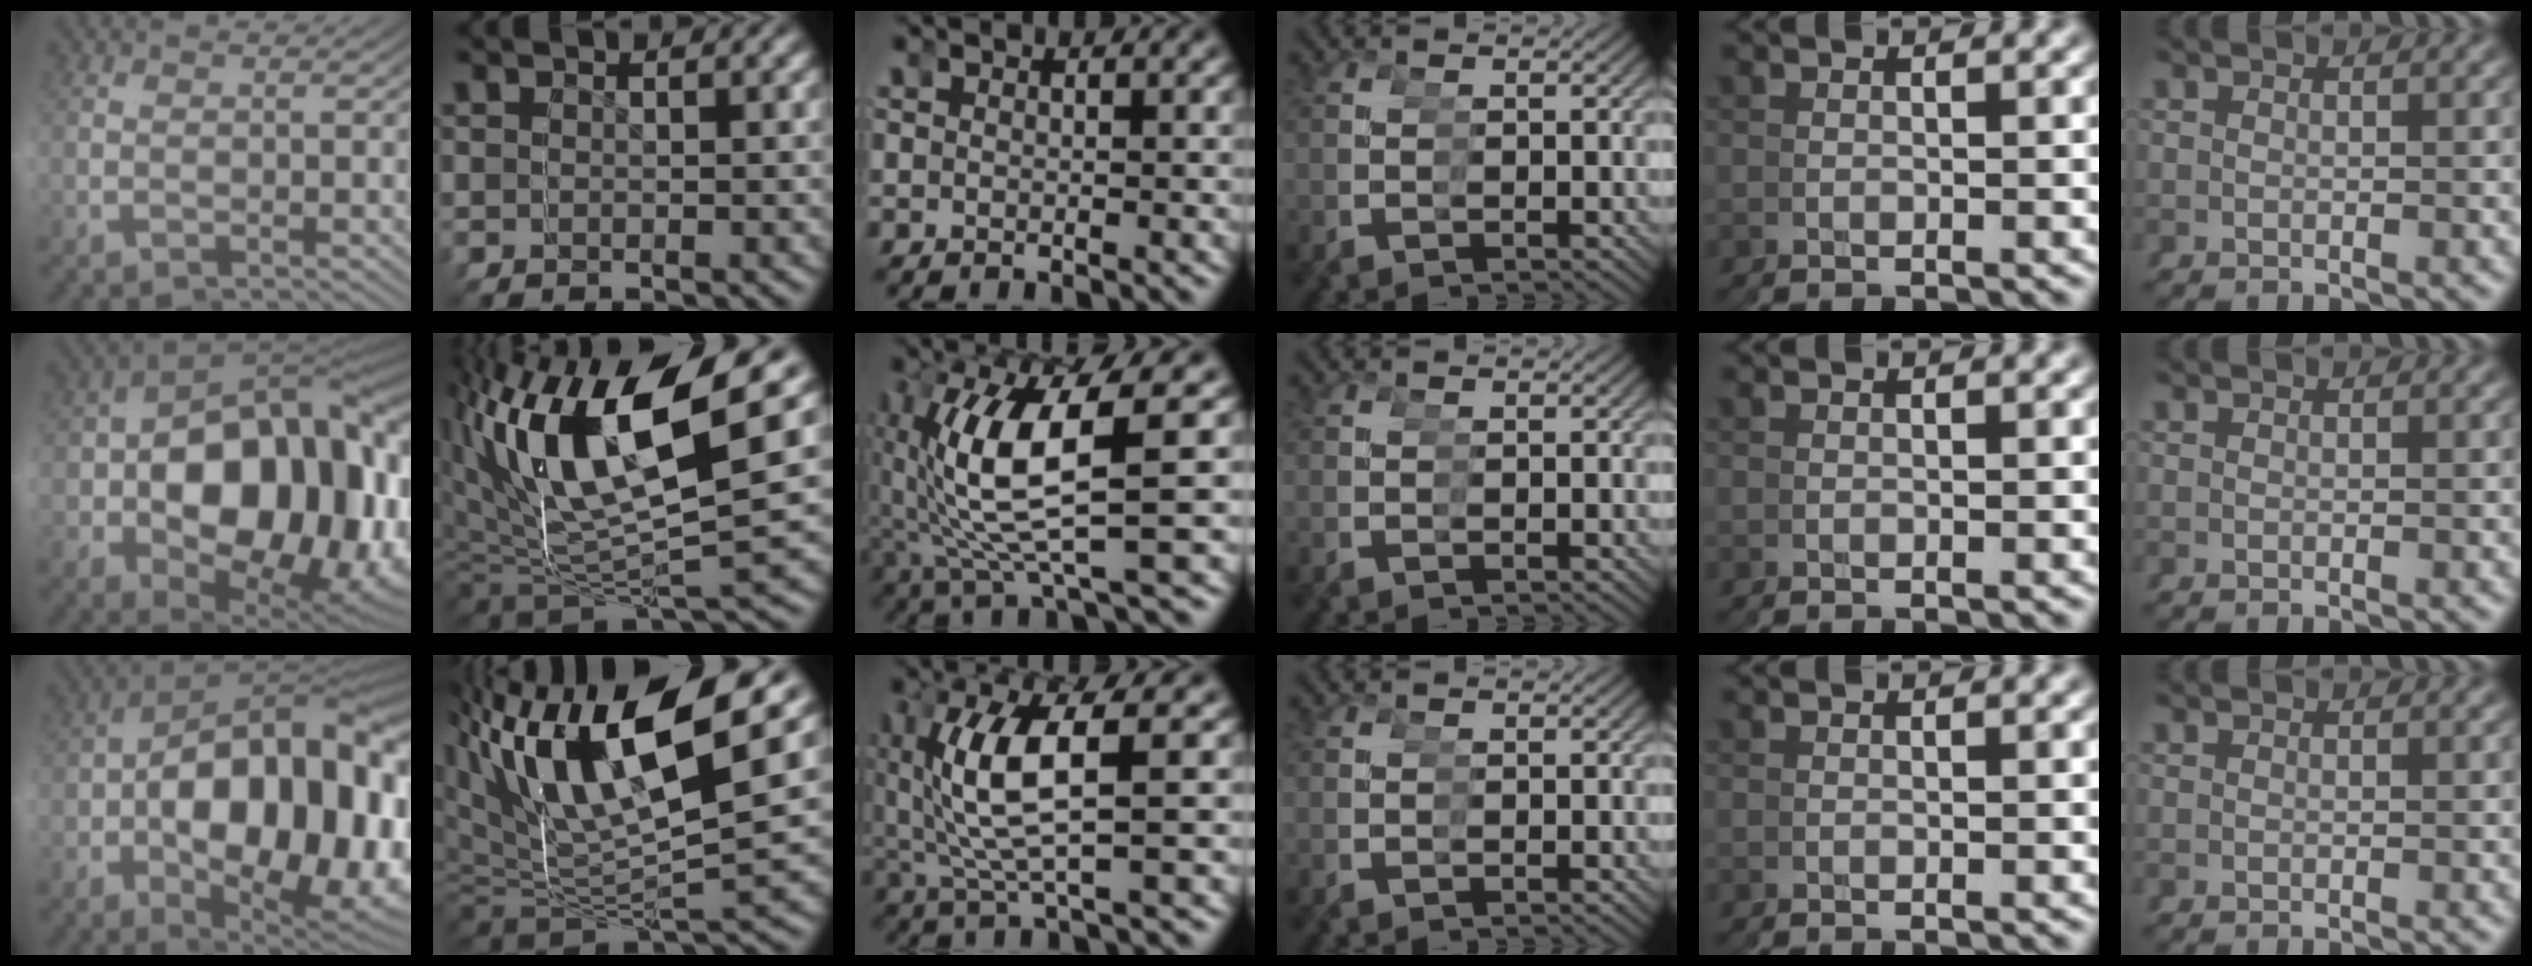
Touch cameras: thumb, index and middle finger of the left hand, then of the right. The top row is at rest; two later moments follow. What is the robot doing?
{"motion": "grasp_and_lifting", "object": "tape"}